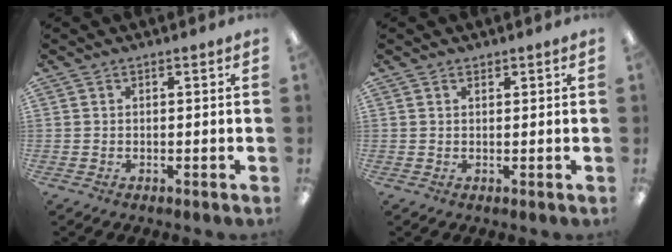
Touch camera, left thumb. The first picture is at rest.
{"total": 0.8, "force": [0.6, 0.4, 0.3], "torque": [-0.007, 0.002, 0.010]}